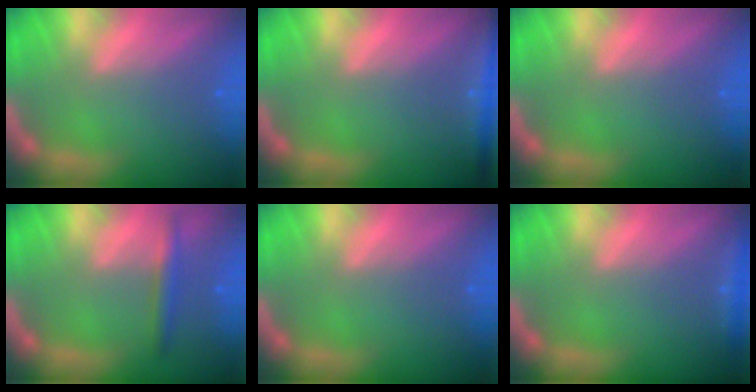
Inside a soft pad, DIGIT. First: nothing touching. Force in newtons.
{"total": 4.0}
{"total": 0.0}
{"total": 2.4}
{"total": 0.0}
{"total": 1.4}